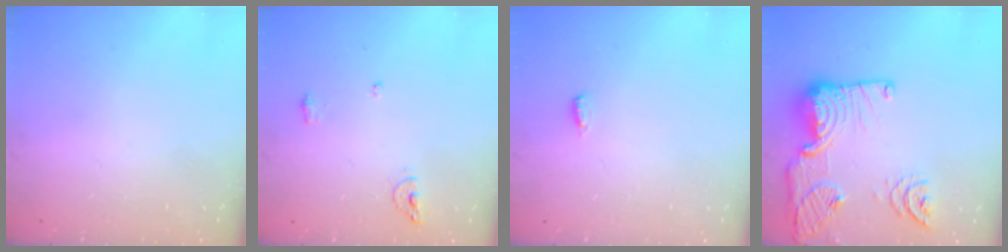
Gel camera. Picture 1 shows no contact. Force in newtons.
{"total": 6.1, "press": 5.9, "slide": 1.4}
{"total": 7.1, "press": 3.0, "slide": 6.4}
{"total": 19.0, "press": 19.0, "slide": 1.5}